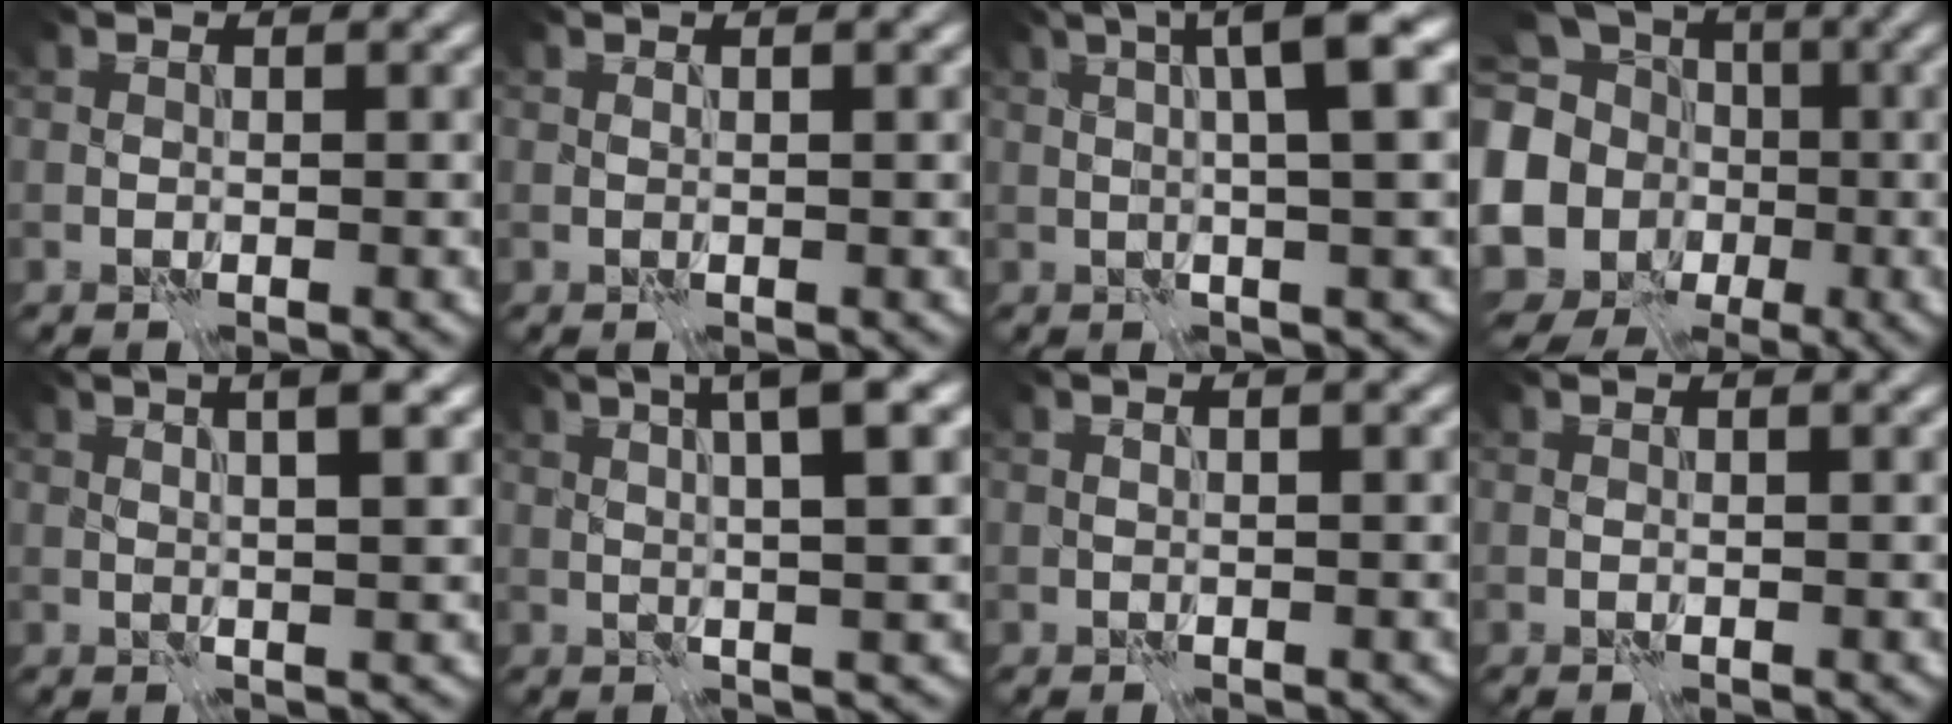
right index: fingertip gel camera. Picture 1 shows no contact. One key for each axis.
{"total": 0.6, "fx": 0.5, "fy": 0.1, "fz": 0.3, "tx": -0.008, "ty": -0.001, "tz": 0.005}
{"total": 6.5, "fx": 2.0, "fy": 1.1, "fz": 6.0, "tx": -0.078, "ty": 0.018, "tz": 0.034}
{"total": 15.1, "fx": -2.4, "fy": 13.4, "fz": 6.5, "tx": -0.162, "ty": -0.007, "tz": -0.074}
{"total": 5.3, "fx": 2.5, "fy": 1.8, "fz": 4.3, "tx": -0.033, "ty": 0.030, "tz": 0.012}
{"total": 6.3, "fx": 2.5, "fy": 1.2, "fz": 5.6, "tx": -0.070, "ty": 0.020, "tz": 0.039}
{"total": 0.6, "fx": 0.4, "fy": 0.1, "fz": 0.4, "tx": -0.011, "ty": 0.000, "tz": 0.003}
{"total": 0.0}